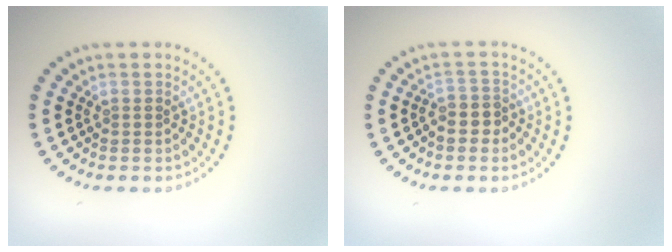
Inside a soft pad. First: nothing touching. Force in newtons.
{"total": 1.8, "press": 1.5, "slide": 1.1}